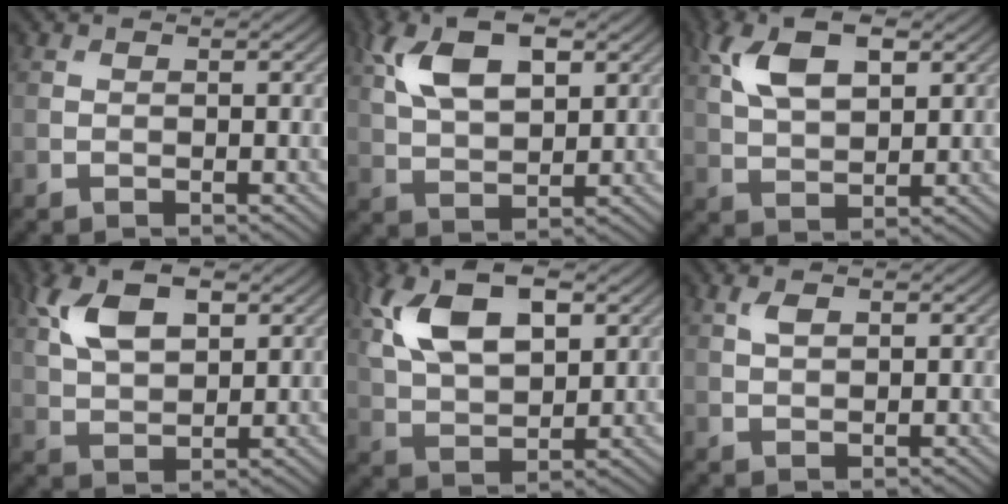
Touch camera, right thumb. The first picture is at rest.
{"total": 9.9, "force": [4.0, 4.9, 7.6], "torque": [-0.160, 0.014, 0.077]}
{"total": 8.9, "force": [3.7, 4.3, 6.8], "torque": [-0.145, 0.012, 0.071]}
{"total": 8.9, "force": [3.9, 4.5, 6.6], "torque": [-0.146, 0.012, 0.074]}
{"total": 12.2, "force": [4.9, 6.3, 9.3], "torque": [-0.205, 0.017, 0.092]}
{"total": 2.1, "force": [1.0, 0.9, 1.6], "torque": [-0.036, 0.003, 0.020]}